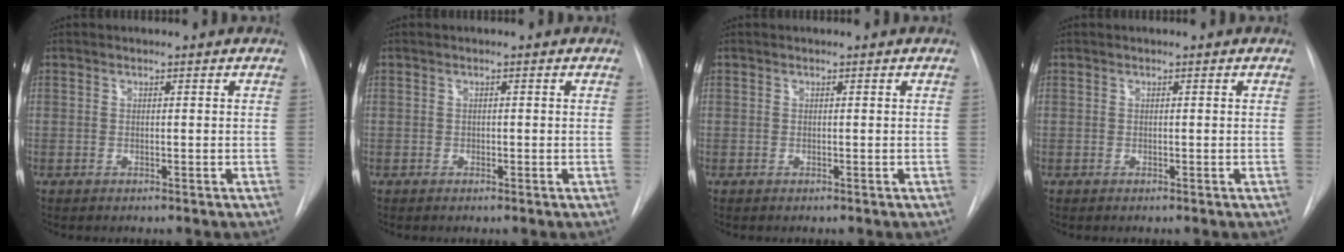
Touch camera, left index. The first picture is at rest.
{"total": 0.0}
{"total": 0.0}
{"total": 0.0}